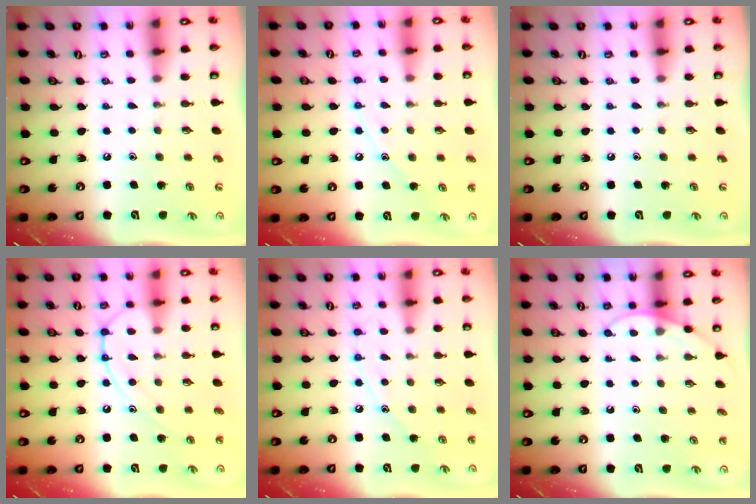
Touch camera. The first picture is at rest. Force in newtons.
{"total": 8.3, "press": 8.3, "slide": 0.7}
{"total": 0.0}
{"total": 13.5, "press": 13.4, "slide": 1.3}
{"total": 8.3, "press": 8.3, "slide": 0.7}
{"total": 5.1, "press": 5.1, "slide": 0.2}